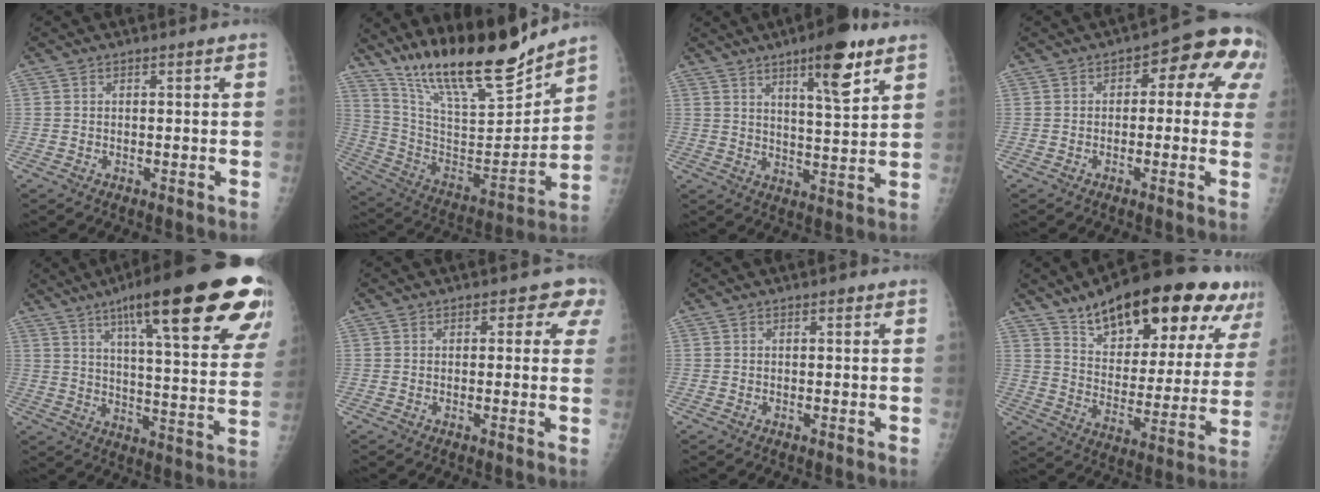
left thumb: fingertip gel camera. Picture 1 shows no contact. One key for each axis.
{"total": 22.7, "fx": 18.8, "fy": 4.8, "fz": 11.9, "tx": -0.171, "ty": -0.106, "tz": 0.330}
{"total": 11.4, "fx": 6.6, "fy": 2.7, "fz": 8.9, "tx": -0.119, "ty": -0.038, "tz": 0.098}
{"total": 10.9, "fx": 2.4, "fy": 5.9, "fz": 8.8, "tx": -0.054, "ty": 0.030, "tz": 0.015}
{"total": 29.4, "fx": 16.5, "fy": 5.6, "fz": 23.7, "tx": -0.289, "ty": -0.031, "tz": 0.235}
{"total": 3.9, "fx": 1.9, "fy": 2.6, "fz": 2.2, "tx": 0.015, "ty": -0.001, "tz": 0.009}
{"total": 0.6, "fx": 0.2, "fy": 0.4, "fz": 0.4, "tx": 0.000, "ty": 0.001, "tz": -0.001}
{"total": 27.1, "fx": 17.0, "fy": 10.7, "fz": 18.2, "tx": -0.236, "ty": -0.040, "tz": 0.257}